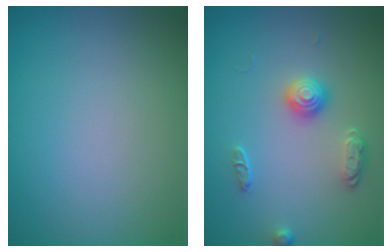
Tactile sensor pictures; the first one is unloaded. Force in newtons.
{"total": 2.3, "press": 1.8, "slide": 1.4}